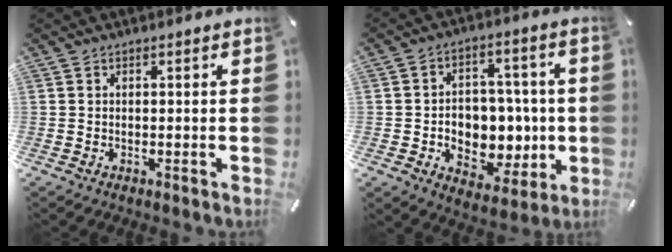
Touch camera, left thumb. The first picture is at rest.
{"total": 11.5, "force": [-1.2, 9.2, 6.8], "torque": [-0.083, 0.003, -0.009]}